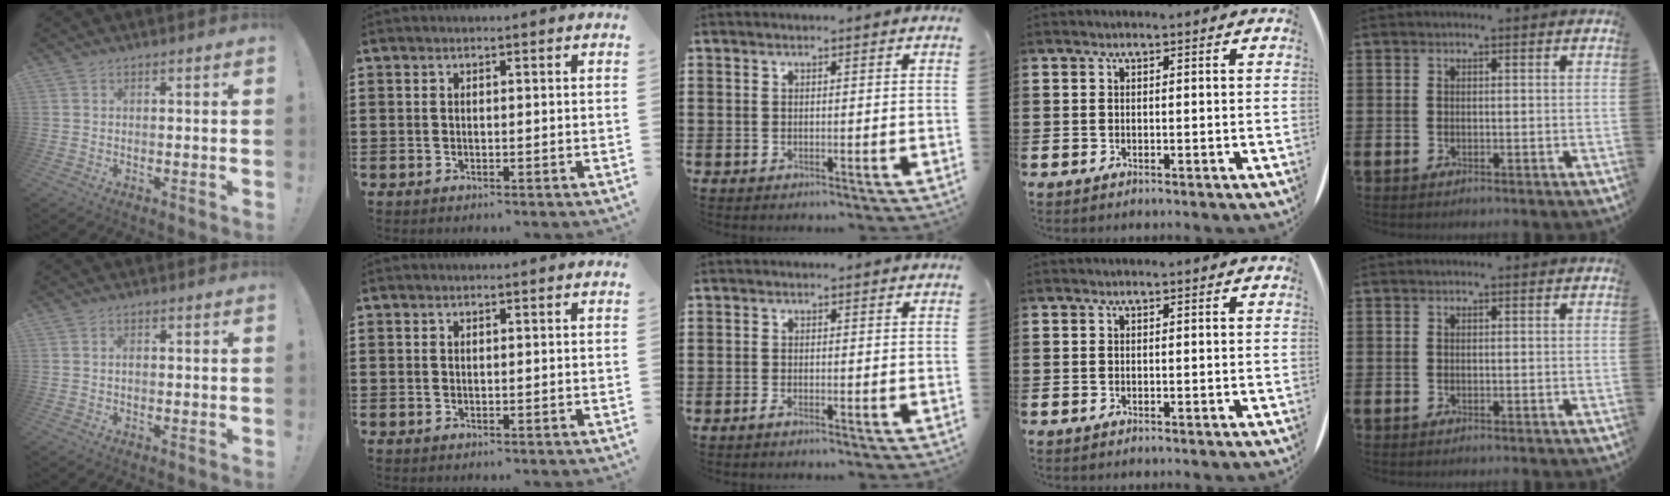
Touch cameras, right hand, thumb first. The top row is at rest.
{"thumb": {"total": 1.0, "force": [-0.3, 0.7, 0.6], "torque": [-0.019, 0.007, -0.004]}, "middle": {"total": 1.0, "force": [-0.8, 0.2, 0.6], "torque": [-0.014, -0.002, -0.016]}}